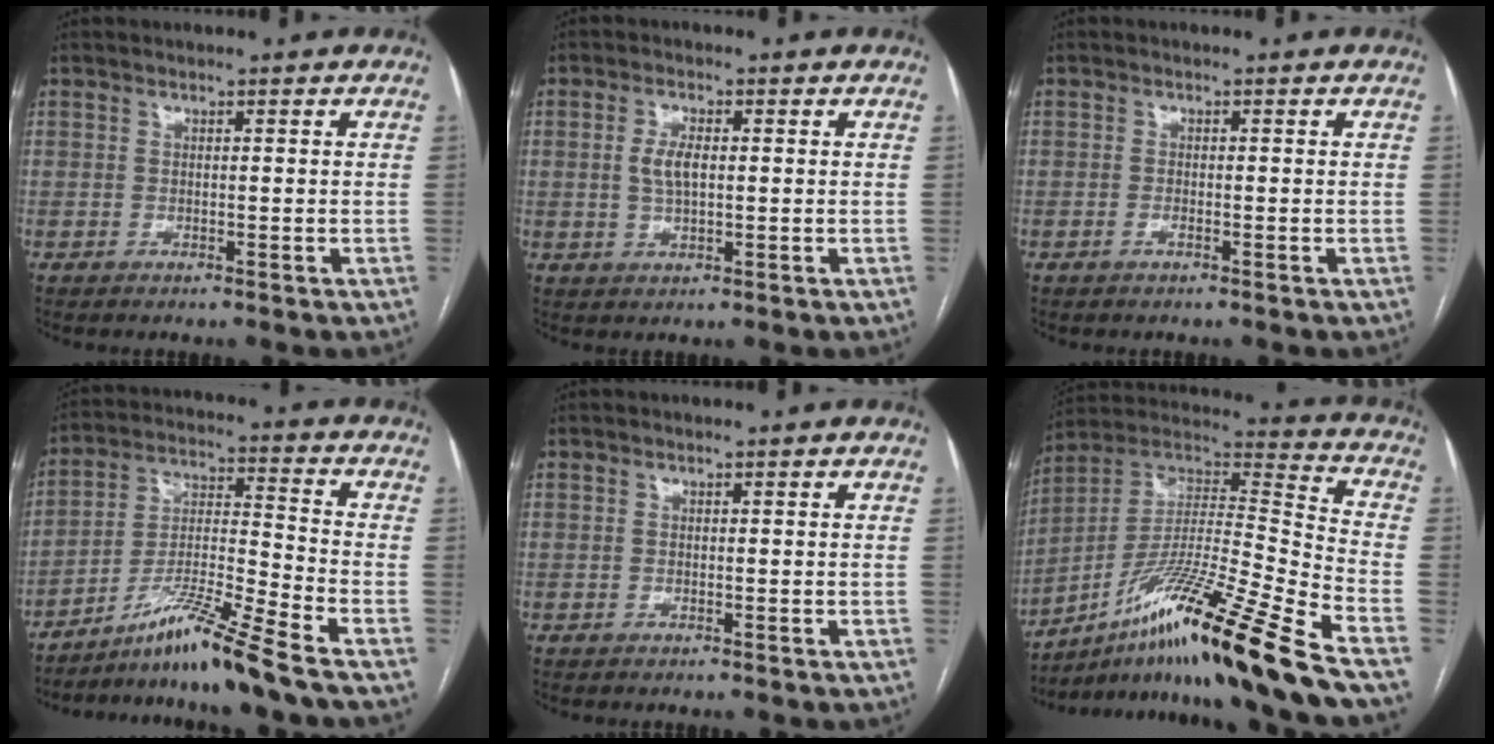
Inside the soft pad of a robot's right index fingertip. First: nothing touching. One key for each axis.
{"total": 3.8, "fx": 0.3, "fy": 1.6, "fz": 3.4, "tx": -0.073, "ty": 0.004, "tz": 0.009}
{"total": 0.8, "fx": -0.5, "fy": 0.1, "fz": 0.6, "tx": -0.014, "ty": 0.000, "tz": -0.008}
{"total": 11.3, "fx": -8.8, "fy": -1.9, "fz": 7.0, "tx": -0.142, "ty": -0.012, "tz": -0.156}
{"total": 0.0}
{"total": 22.8, "fx": -15.0, "fy": -2.0, "fz": 17.0, "tx": -0.296, "ty": -0.010, "tz": -0.267}